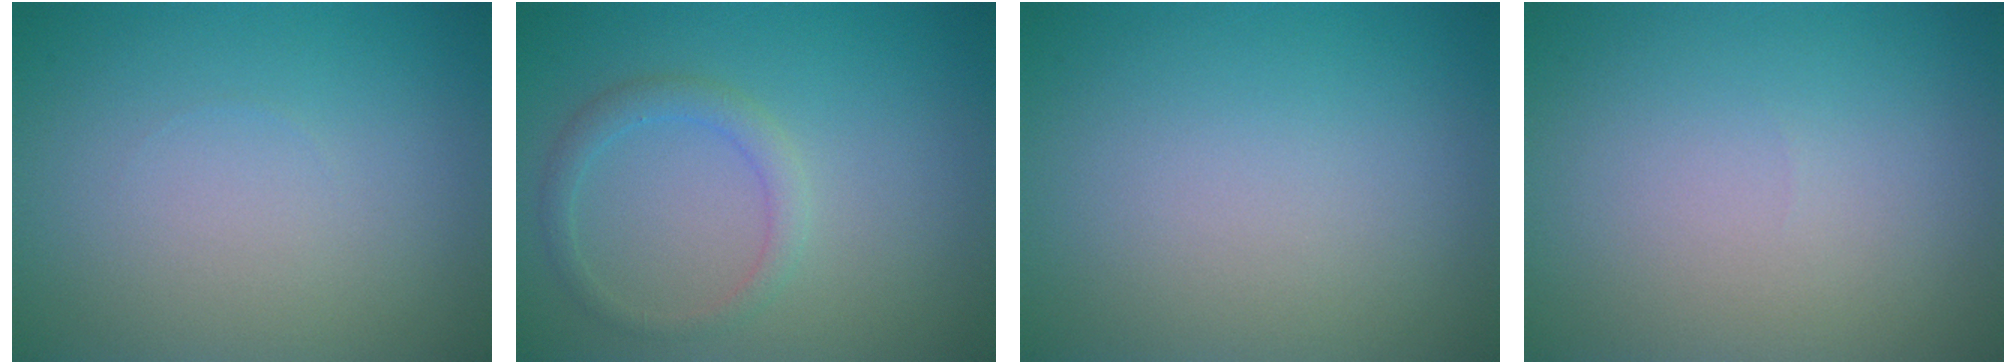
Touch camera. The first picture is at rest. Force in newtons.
{"total": 1.9, "press": 1.9, "slide": 0.1}
{"total": 0.0}
{"total": 0.0}